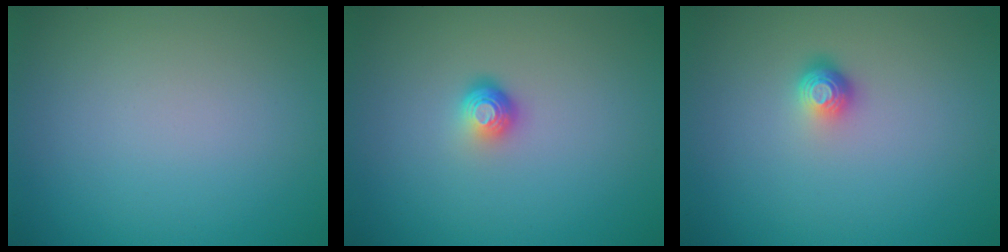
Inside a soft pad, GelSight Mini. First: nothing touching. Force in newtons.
{"total": 1.8, "press": 1.2, "slide": 1.4}
{"total": 1.8, "press": 1.2, "slide": 1.3}